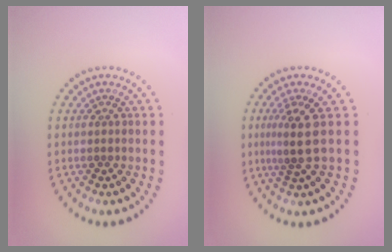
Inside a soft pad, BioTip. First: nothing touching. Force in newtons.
{"total": 2.8, "press": 2.1, "slide": 1.9}